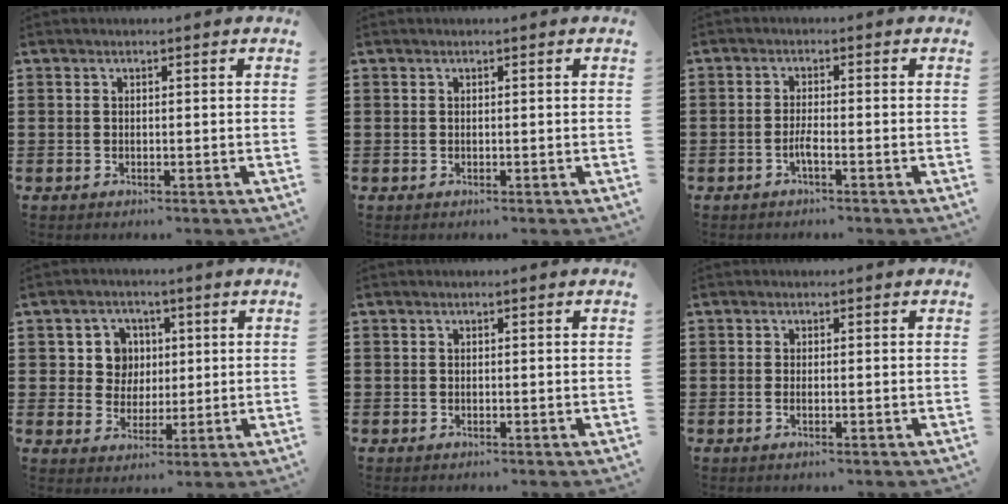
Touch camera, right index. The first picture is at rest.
{"total": 0.0}
{"total": 2.1, "force": [-1.2, 0.1, 1.7], "torque": [-0.039, -0.005, -0.023]}
{"total": 6.0, "force": [1.3, 5.5, 2.1], "torque": [-0.059, 0.016, 0.020]}
{"total": 0.0}
{"total": 0.7, "force": [-0.2, 0.0, 0.6], "torque": [-0.011, -0.004, -0.004]}